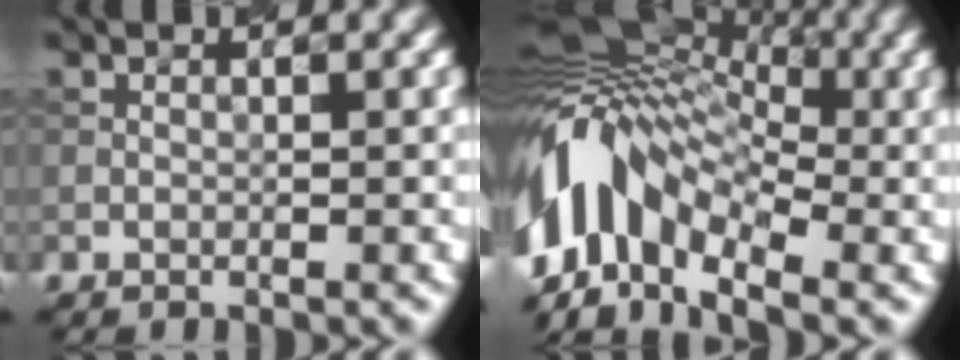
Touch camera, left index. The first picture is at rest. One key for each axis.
{"total": 12.3, "fx": -1.6, "fy": 7.6, "fz": 9.6, "tx": -0.186, "ty": 0.023, "tz": -0.052}